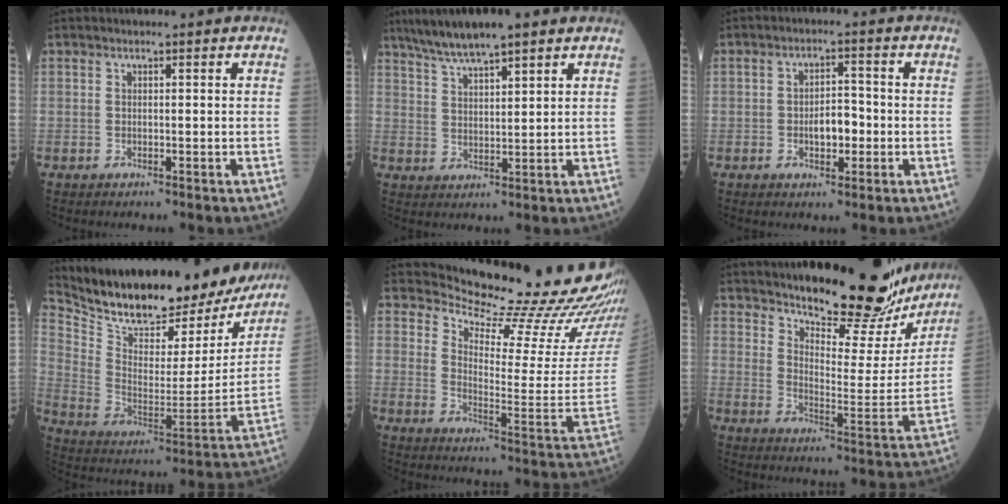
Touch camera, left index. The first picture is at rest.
{"total": 8.2, "force": [6.6, 0.8, 4.9], "torque": [-0.094, 0.025, 0.119]}
{"total": 4.4, "force": [-1.0, 2.1, 3.7], "torque": [-0.063, 0.008, -0.017]}
{"total": 27.8, "force": [23.9, 8.6, 11.4], "torque": [-0.211, -0.020, 0.345]}
{"total": 20.0, "force": [19.3, -0.4, 5.1], "torque": [-0.093, -0.130, 0.244]}
{"total": 21.6, "force": [19.3, 4.3, 8.7], "torque": [-0.123, -0.061, 0.257]}